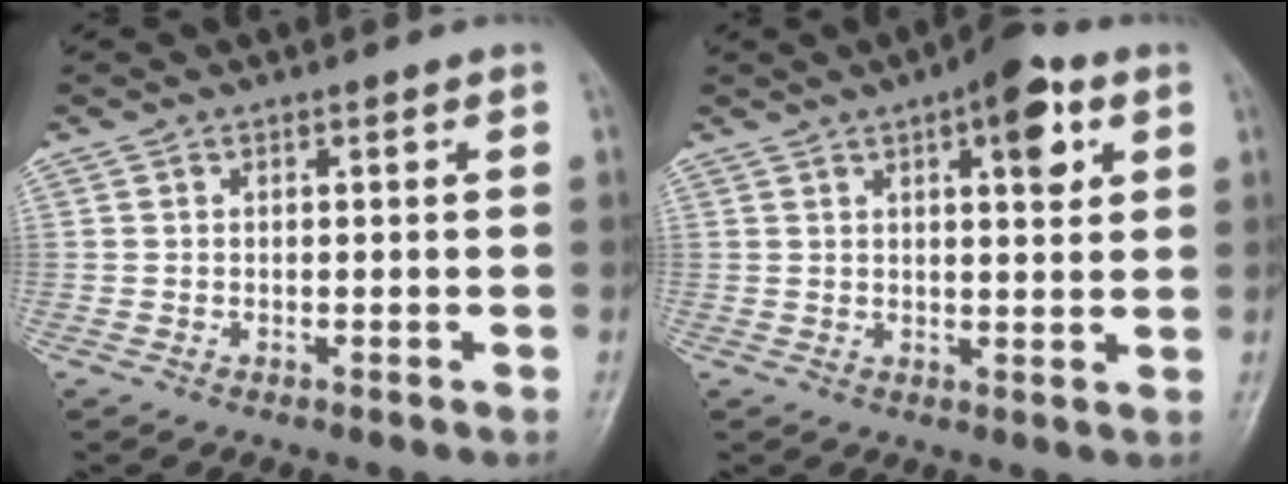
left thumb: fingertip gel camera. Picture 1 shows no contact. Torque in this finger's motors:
{"motor_torque": [1.17, 1.09, 0.61, -0.74, 0.01]}